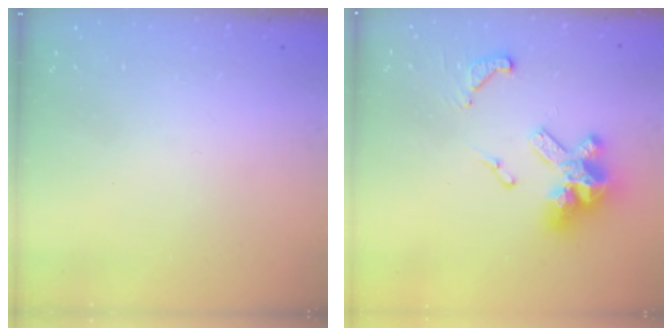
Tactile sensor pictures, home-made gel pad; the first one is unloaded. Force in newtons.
{"total": 14.9, "press": 14.8, "slide": 1.8}